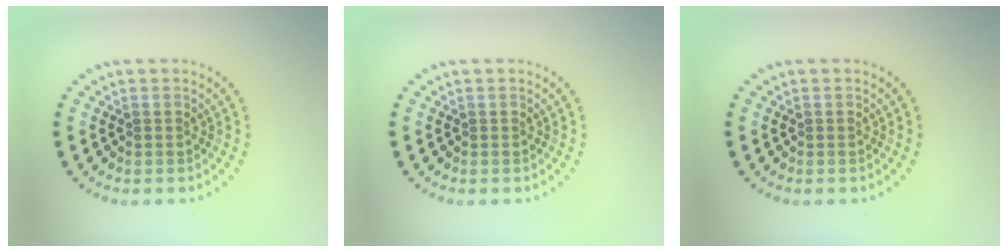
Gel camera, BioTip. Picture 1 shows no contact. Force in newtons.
{"total": 0.0}
{"total": 0.0}